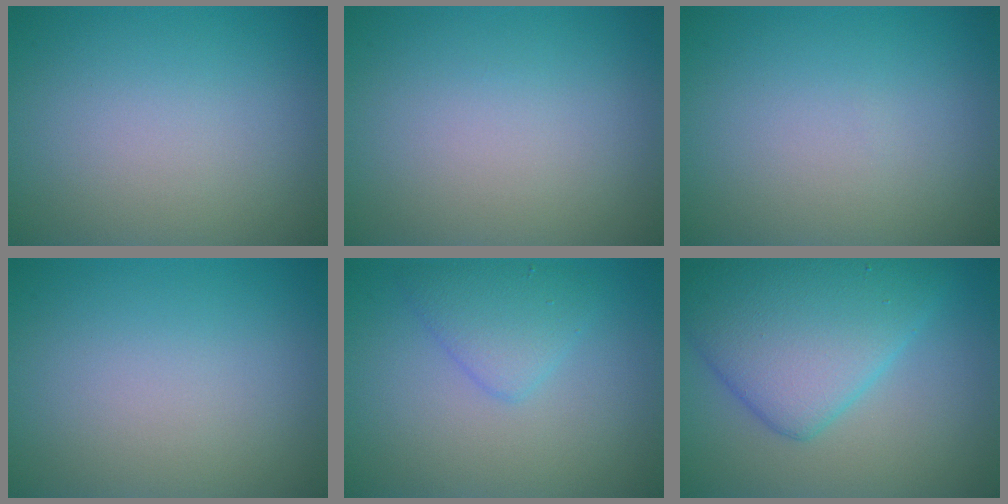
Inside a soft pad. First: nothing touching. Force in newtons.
{"total": 0.0}
{"total": 0.0}
{"total": 0.0}
{"total": 2.6, "press": 2.6, "slide": 0.1}
{"total": 7.9, "press": 7.9, "slide": 0.2}